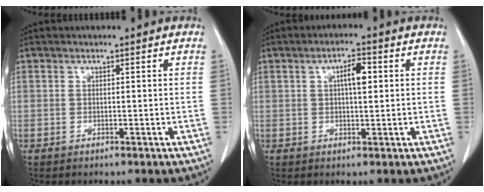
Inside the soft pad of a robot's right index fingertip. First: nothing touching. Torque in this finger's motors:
{"motor_torque": [0.76, -0.06, 0.10, 0.03]}